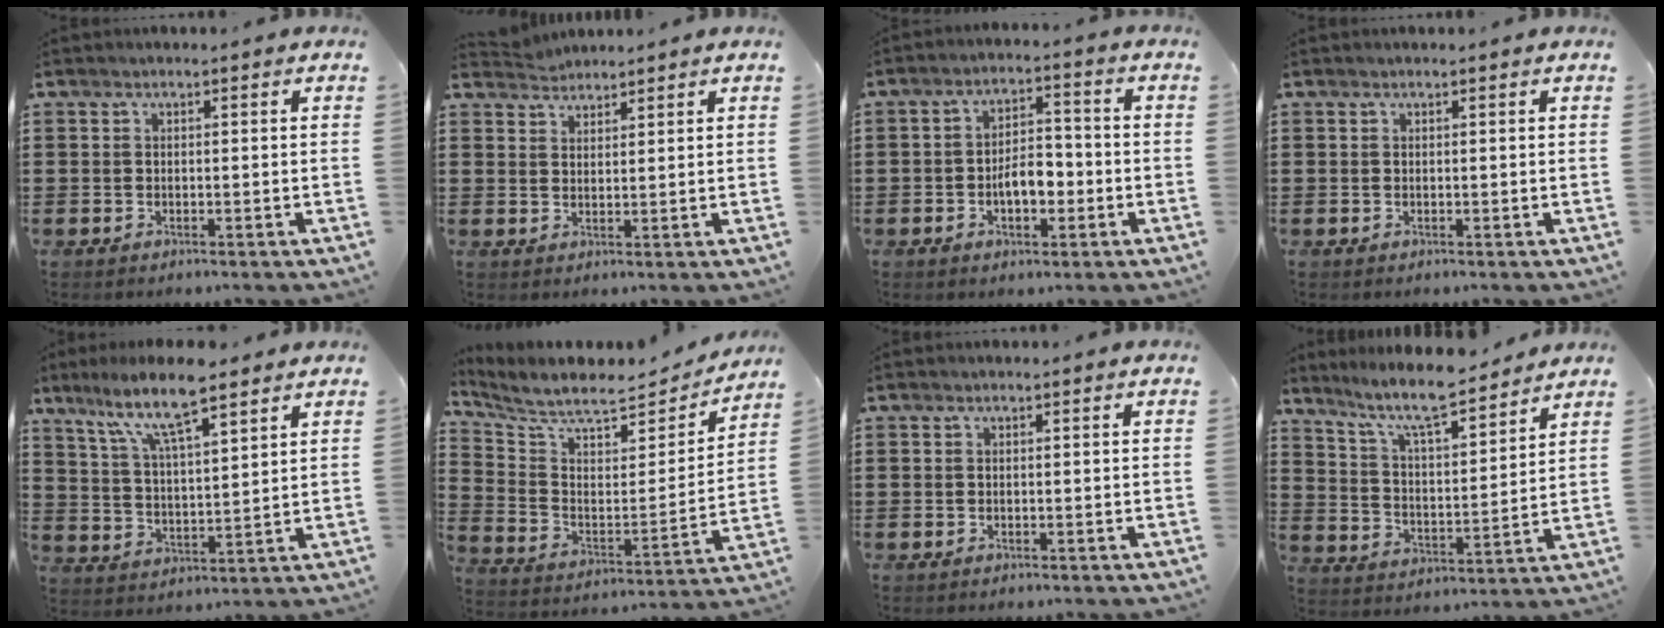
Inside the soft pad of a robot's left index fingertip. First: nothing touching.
{"total": 2.3, "force": [2.2, 0.1, -0.5], "torque": [0.003, 0.000, 0.045]}
{"total": 5.4, "force": [-1.5, 2.7, 4.4], "torque": [-0.062, 0.003, -0.032]}
{"total": 0.0}
{"total": 9.8, "force": [7.3, 1.8, 6.3], "torque": [-0.141, -0.020, 0.131]}
{"total": 7.7, "force": [6.7, 1.6, 3.4], "torque": [-0.098, -0.047, 0.113]}
{"total": 0.0}
{"total": 8.5, "force": [7.3, 1.1, 4.3], "torque": [-0.110, -0.037, 0.125]}